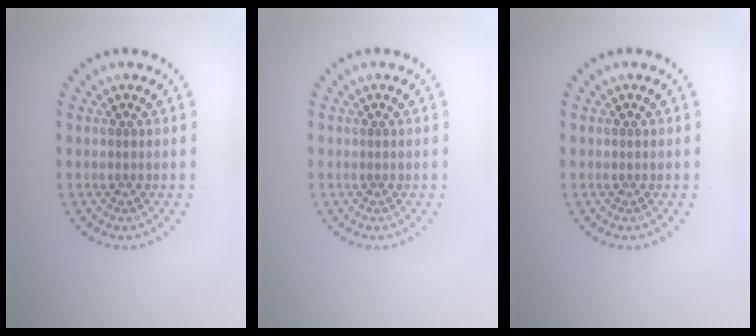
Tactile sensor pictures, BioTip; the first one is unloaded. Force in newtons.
{"total": 0.0}
{"total": 0.0}